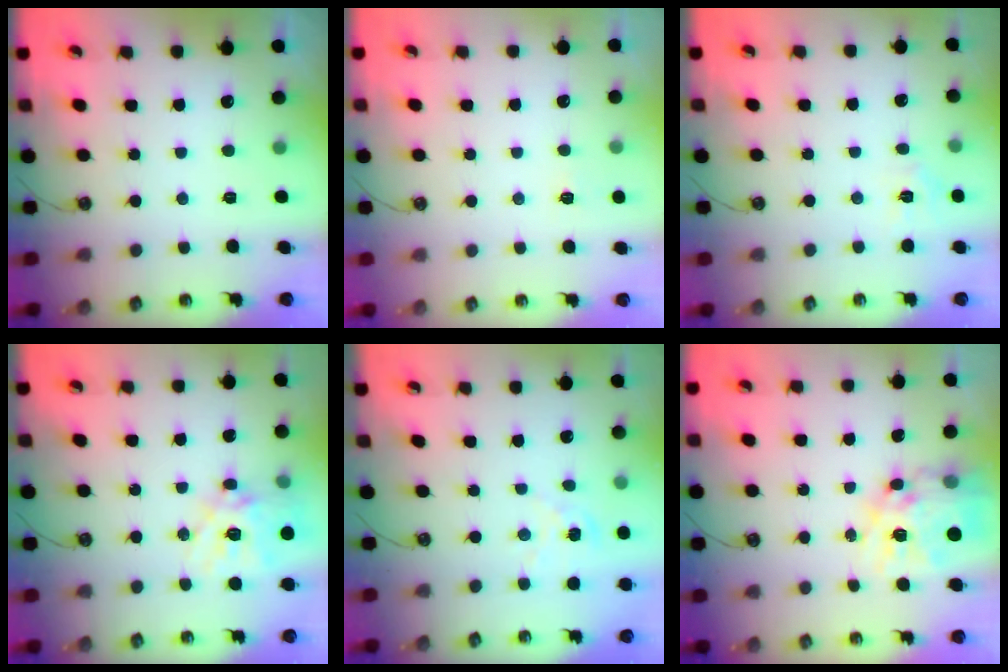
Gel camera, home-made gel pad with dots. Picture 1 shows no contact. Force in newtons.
{"total": 2.3, "press": 2.3, "slide": 0.3}
{"total": 3.9, "press": 3.9, "slide": 0.2}
{"total": 16.8, "press": 16.6, "slide": 2.7}
{"total": 1.6, "press": 1.6, "slide": 0.2}
{"total": 17.4, "press": 17.3, "slide": 1.5}